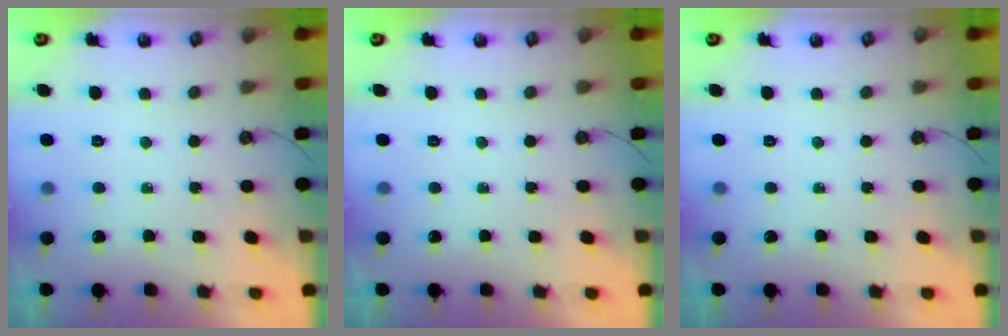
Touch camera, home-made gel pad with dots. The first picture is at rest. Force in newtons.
{"total": 0.0}
{"total": 0.0}